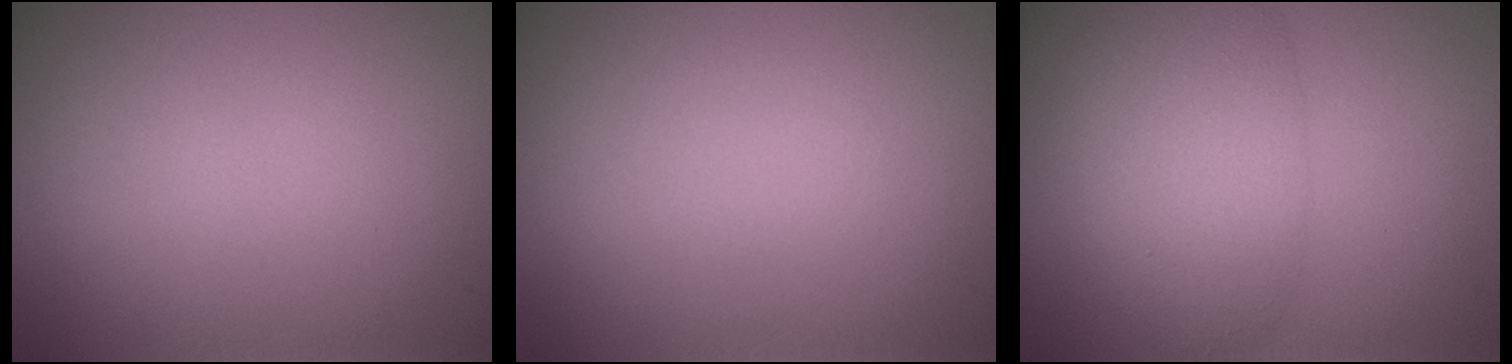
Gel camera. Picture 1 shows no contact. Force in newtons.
{"total": 0.0}
{"total": 5.7, "press": 5.7, "slide": 0.2}